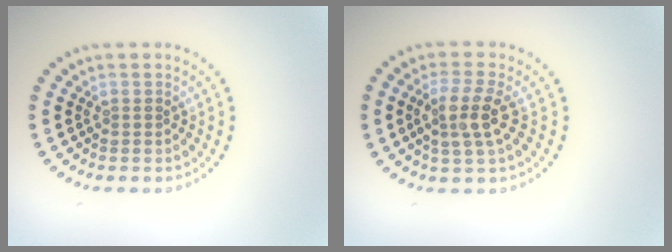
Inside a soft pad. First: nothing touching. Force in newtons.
{"total": 3.2, "press": 2.9, "slide": 1.5}